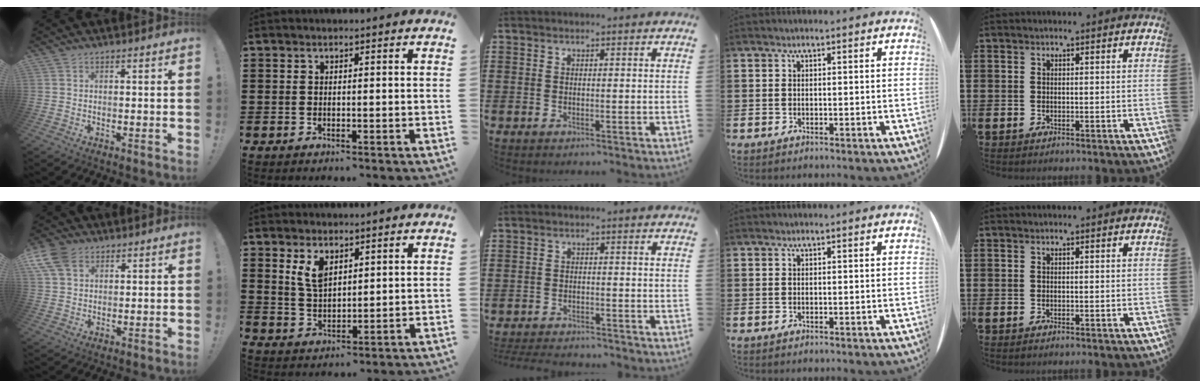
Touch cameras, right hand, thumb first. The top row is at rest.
{"thumb": {"total": 8.9, "force": [4.4, 5.8, 5.0], "torque": [-0.097, -0.008, 0.089]}, "index": {"total": 4.6, "force": [2.6, 2.3, 3.0], "torque": [-0.068, 0.006, 0.047]}, "middle": {"total": 2.6, "force": [-2.6, 0.2, 0.1], "torque": [-0.016, -0.007, -0.057]}}